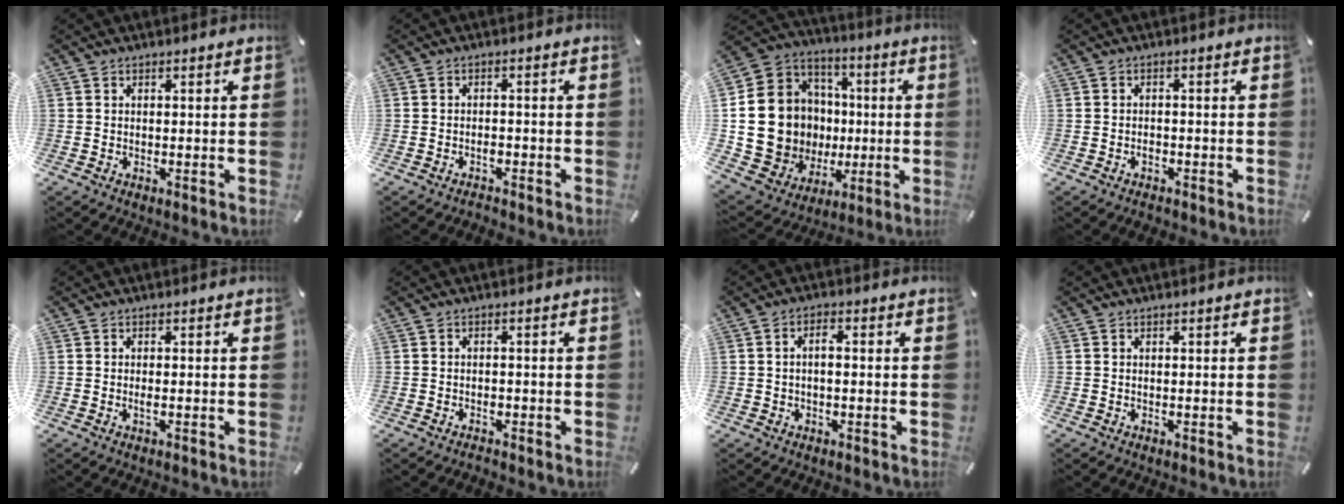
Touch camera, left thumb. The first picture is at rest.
{"total": 2.1, "force": [-1.4, 1.1, 1.1], "torque": [-0.022, 0.004, -0.027]}
{"total": 19.8, "force": [-0.2, 18.1, 8.2], "torque": [-0.178, -0.015, 0.035]}
{"total": 1.7, "force": [-1.1, 0.9, 0.8], "torque": [-0.018, 0.003, -0.023]}
{"total": 1.0, "force": [-0.3, 0.1, 0.9], "torque": [-0.018, -0.005, -0.004]}
{"total": 1.4, "force": [-0.9, 0.8, 0.7], "torque": [-0.015, 0.002, -0.019]}
{"total": 2.7, "force": [-0.2, 1.4, 2.3], "torque": [-0.045, 0.008, -0.004]}
{"total": 0.0}